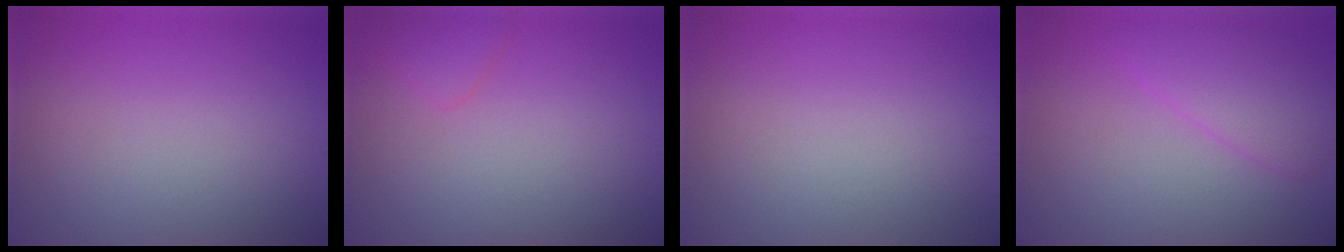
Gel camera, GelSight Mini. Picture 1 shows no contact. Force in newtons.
{"total": 1.5, "press": 1.5, "slide": 0.1}
{"total": 0.0}
{"total": 3.4, "press": 3.4, "slide": 0.1}